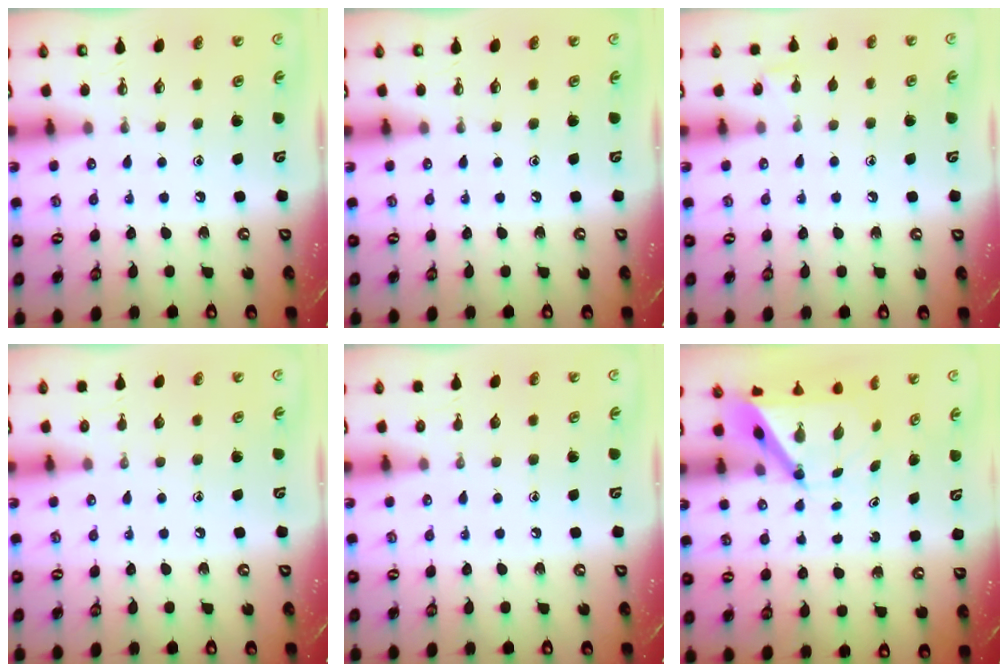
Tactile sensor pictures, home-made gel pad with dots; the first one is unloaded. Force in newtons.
{"total": 0.0}
{"total": 5.9, "press": 5.9, "slide": 0.5}
{"total": 0.0}
{"total": 0.0}
{"total": 5.6, "press": 5.6, "slide": 0.5}